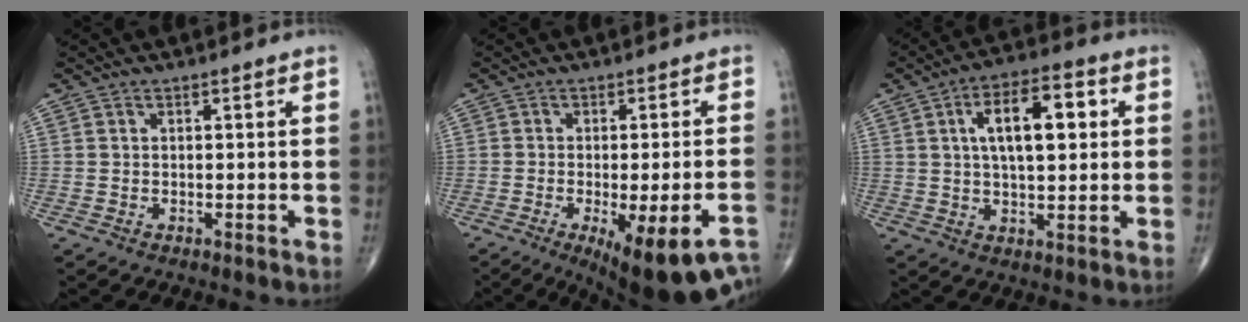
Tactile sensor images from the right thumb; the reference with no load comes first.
{"total": 17.1, "force": [-9.8, 4.6, 13.2], "torque": [-0.129, 0.016, -0.122]}
{"total": 12.5, "force": [3.0, 5.5, 10.8], "torque": [-0.162, 0.010, 0.045]}